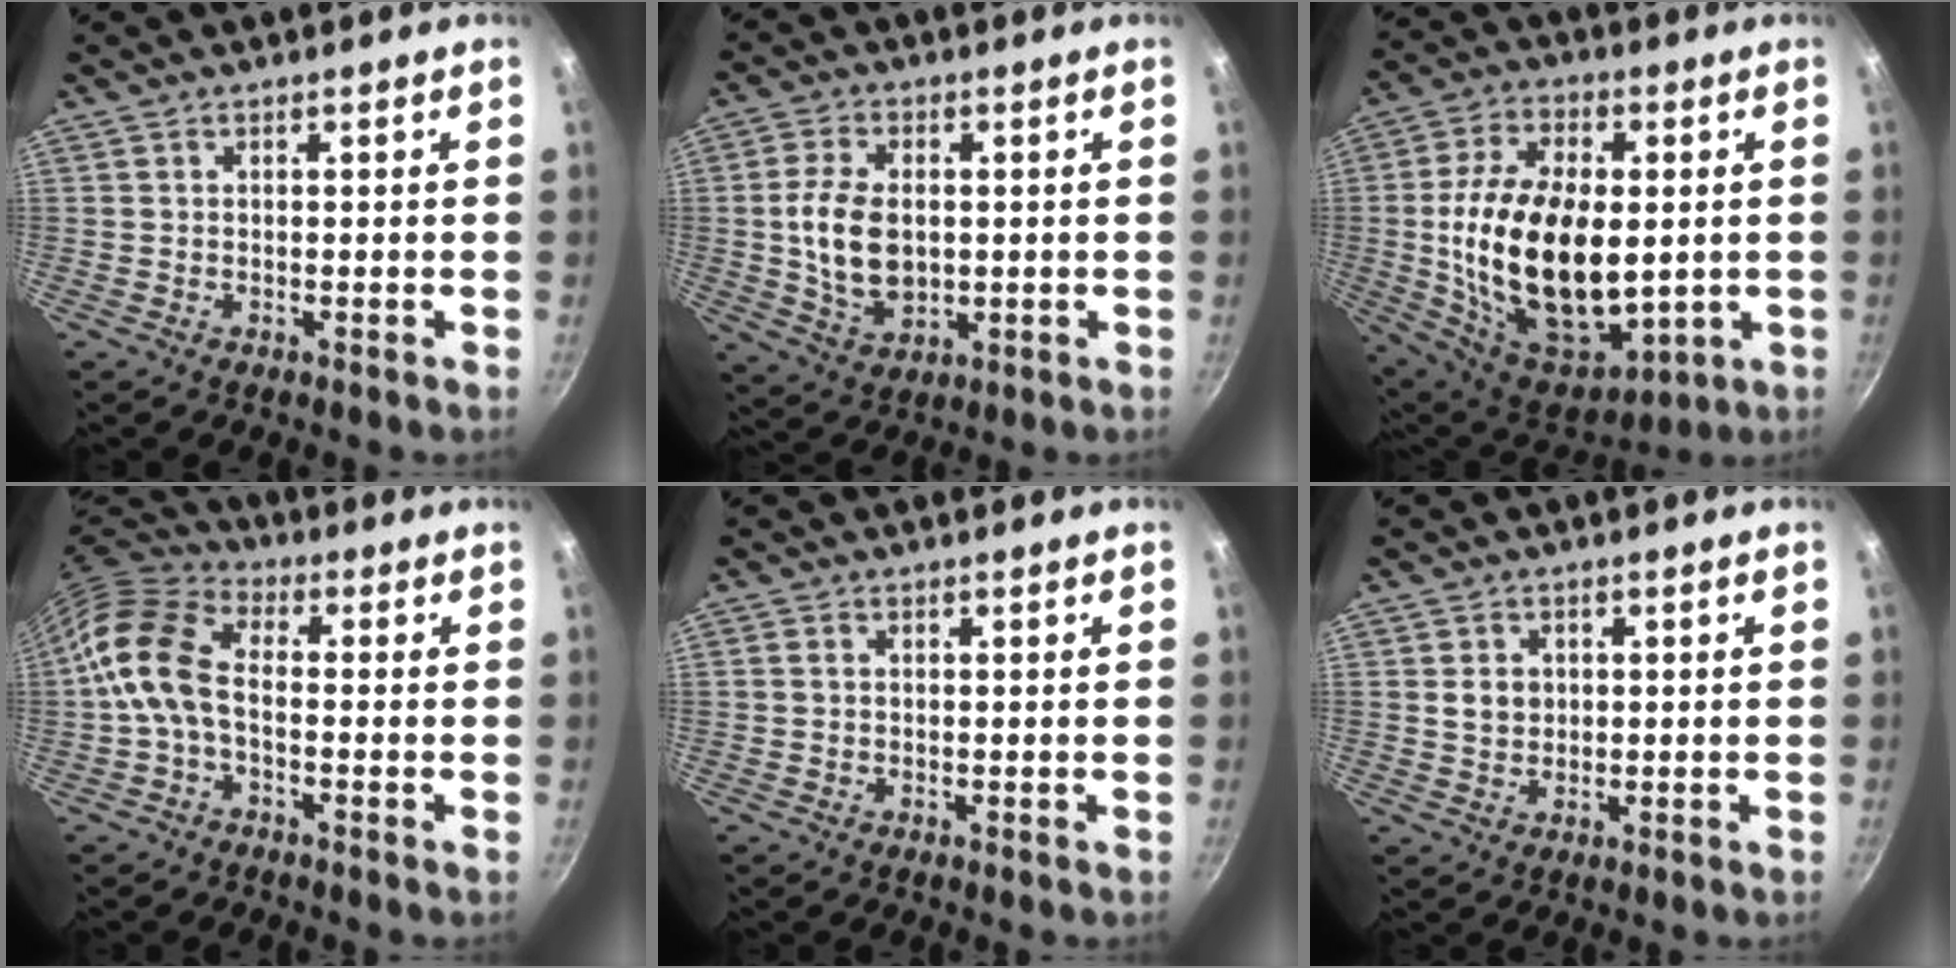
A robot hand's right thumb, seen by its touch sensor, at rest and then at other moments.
{"total": 10.7, "force": [0.3, 6.9, 8.2], "torque": [-0.146, -0.002, 0.011]}
{"total": 26.1, "force": [-0.4, 15.3, 21.2], "torque": [-0.364, -0.007, 0.011]}
{"total": 10.7, "force": [-1.6, 6.4, 8.5], "torque": [-0.161, 0.038, -0.051]}
{"total": 0.9, "force": [0.0, 0.7, 0.4], "torque": [-0.008, 0.005, -0.001]}
{"total": 3.5, "force": [0.5, 3.0, 1.8], "torque": [-0.016, 0.002, 0.010]}